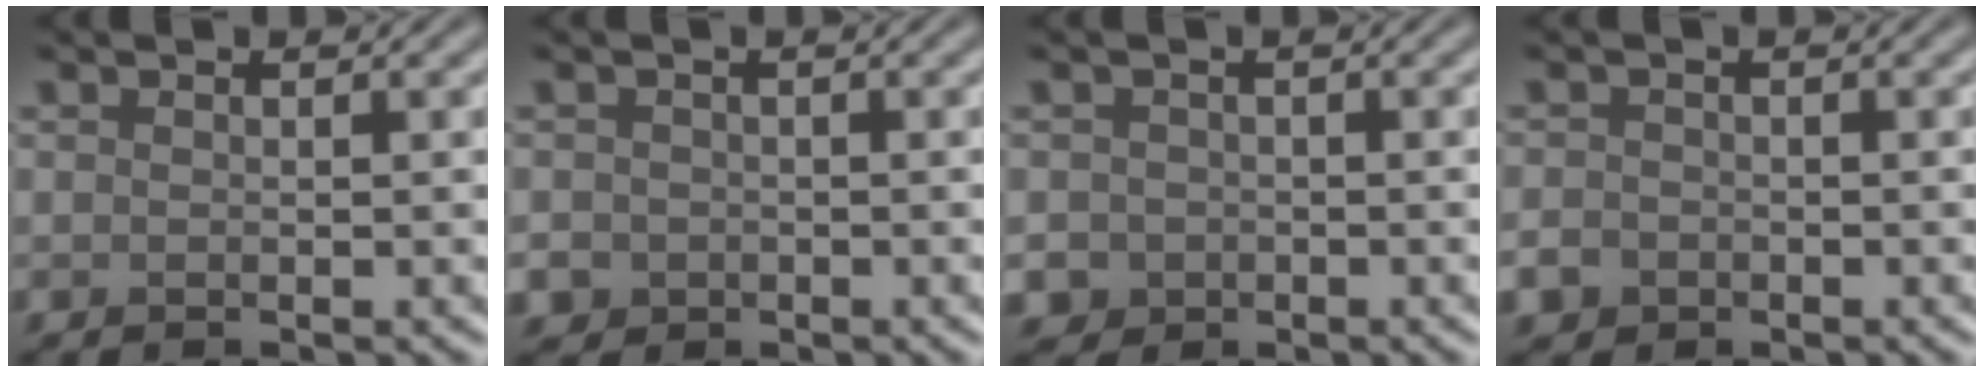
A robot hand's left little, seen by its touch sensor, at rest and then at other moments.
{"total": 4.1, "force": [-2.0, 3.4, 1.0], "torque": [-0.014, -0.018, -0.034]}
{"total": 3.1, "force": [-1.5, 2.7, 0.5], "torque": [0.001, -0.009, -0.027]}
{"total": 2.1, "force": [-1.2, 1.6, 0.6], "torque": [-0.012, -0.002, -0.025]}